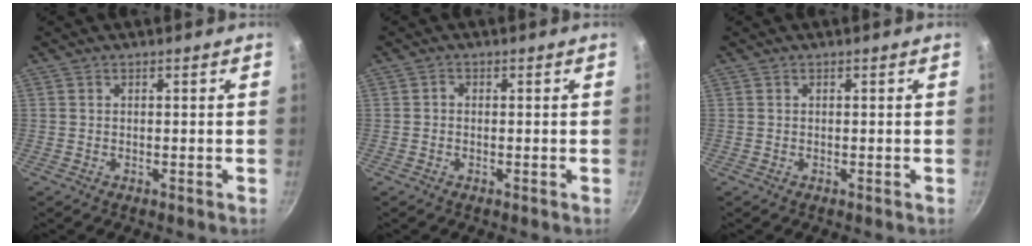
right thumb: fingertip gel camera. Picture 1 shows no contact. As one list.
[{"total": 0.7, "force": [-0.2, 0.6, 0.4], "torque": [-0.006, 0.005, -0.005]}, {"total": 0.0}]